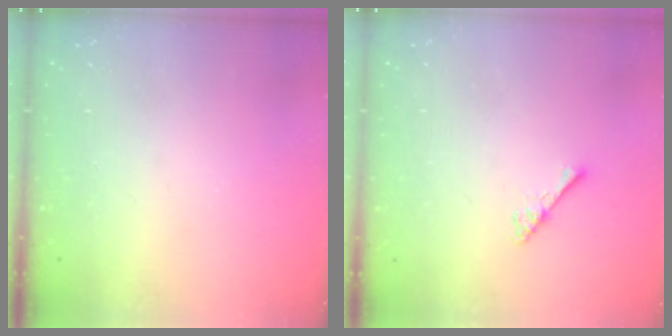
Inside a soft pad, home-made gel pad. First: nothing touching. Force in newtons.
{"total": 2.5, "press": 2.5, "slide": 0.4}